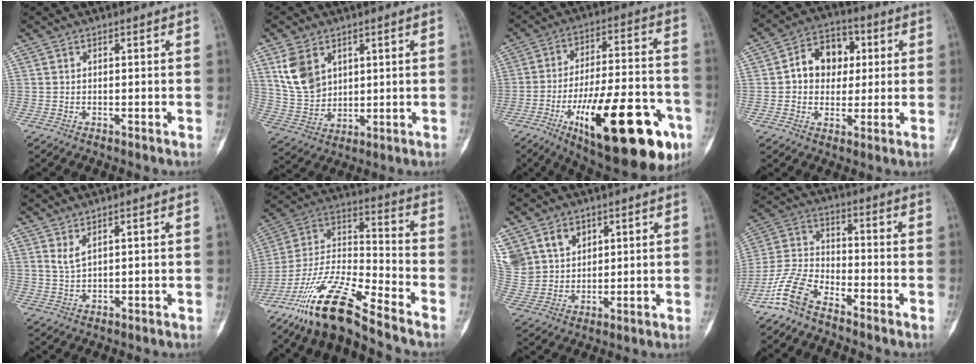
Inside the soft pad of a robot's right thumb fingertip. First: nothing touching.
{"total": 9.8, "force": [4.4, 7.0, 5.3], "torque": [-0.089, -0.015, 0.105]}
{"total": 28.5, "force": [-12.0, 9.6, 24.0], "torque": [-0.321, 0.046, -0.168]}
{"total": 10.8, "force": [1.7, 8.4, 6.5], "torque": [-0.057, 0.014, 0.020]}
{"total": 2.8, "force": [2.0, 0.6, 1.9], "torque": [-0.041, -0.019, 0.046]}
{"total": 17.3, "force": [-13.4, 2.7, 10.6], "torque": [-0.212, 0.070, -0.254]}
{"total": 14.9, "force": [7.4, 11.4, 6.0], "torque": [-0.131, 0.005, 0.162]}
{"total": 9.4, "force": [-6.9, 4.1, 4.8], "torque": [-0.110, 0.044, -0.150]}